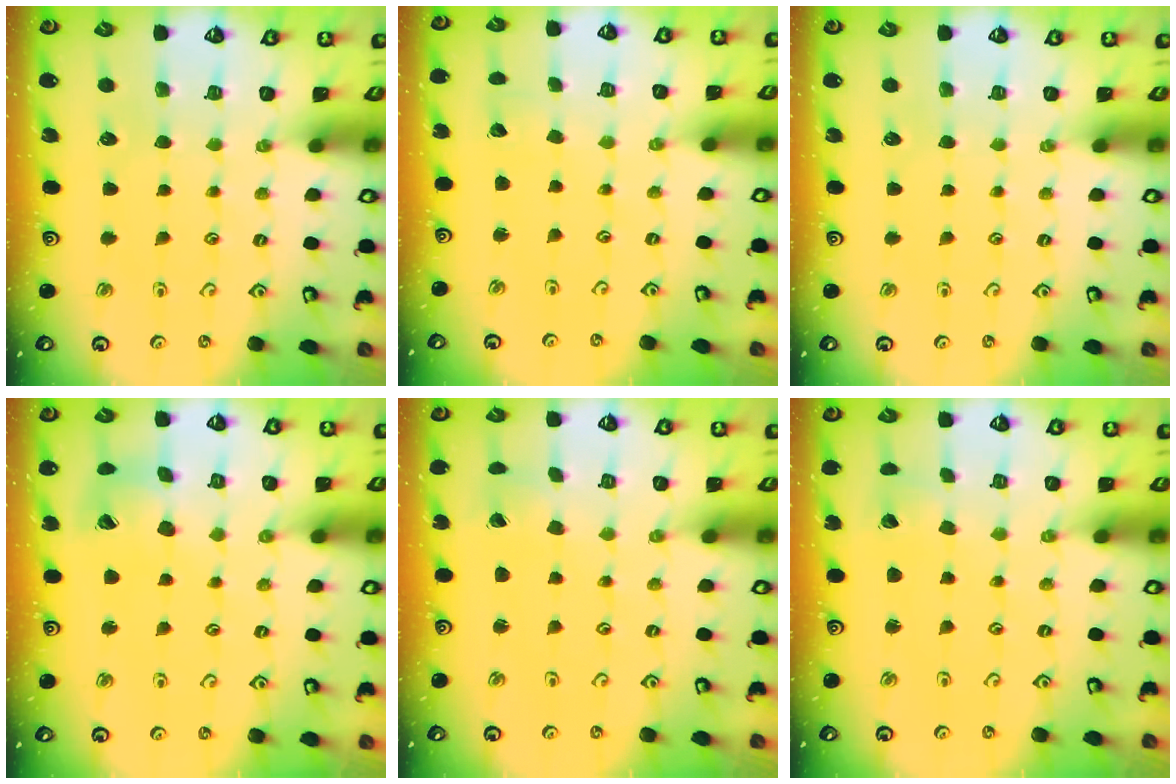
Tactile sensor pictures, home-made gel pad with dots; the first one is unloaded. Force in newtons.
{"total": 1.4, "press": 1.4, "slide": 0.1}
{"total": 0.0}
{"total": 10.8, "press": 10.7, "slide": 1.4}
{"total": 1.7, "press": 1.7, "slide": 0.1}
{"total": 1.4, "press": 1.4, "slide": 0.2}